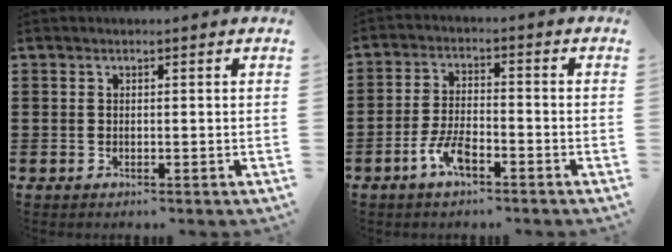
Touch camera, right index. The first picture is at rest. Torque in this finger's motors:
{"motor_torque": [-0.17, 0.07, -0.03, -0.01]}